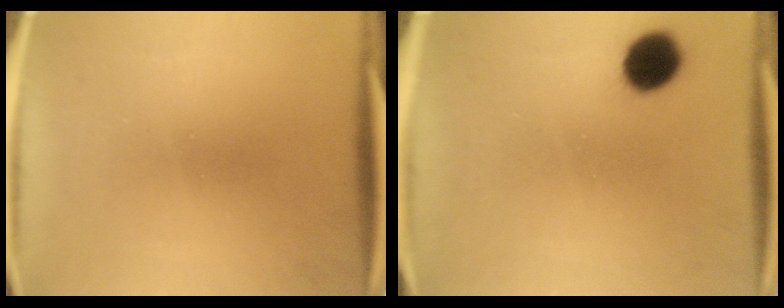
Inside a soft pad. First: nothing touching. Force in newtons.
{"total": 7.8}